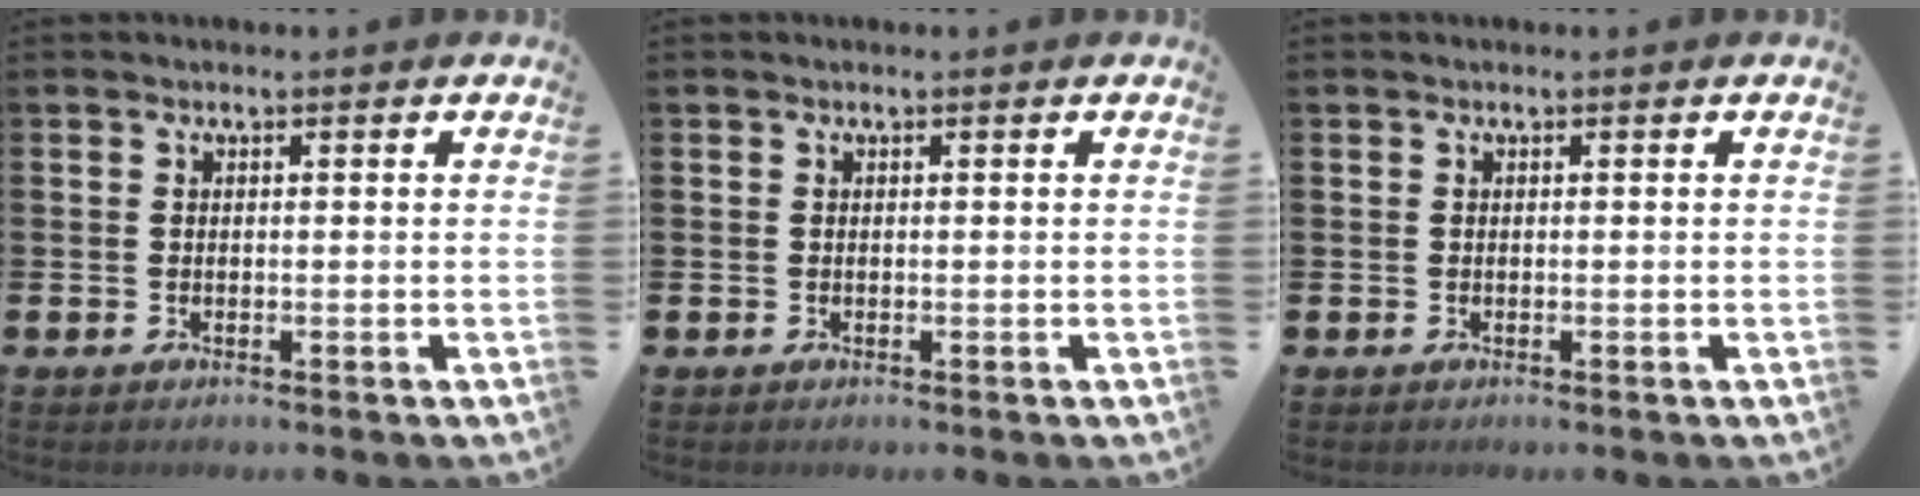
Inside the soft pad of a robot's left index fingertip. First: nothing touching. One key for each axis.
{"total": 0.0}
{"total": 0.0}